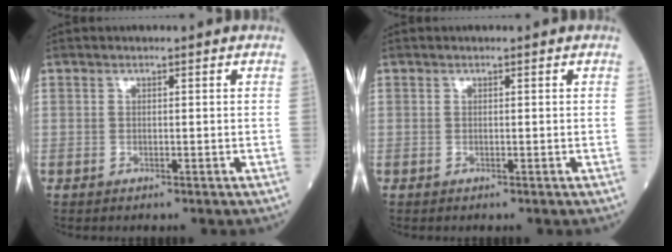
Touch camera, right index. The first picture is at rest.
{"total": 0.0}